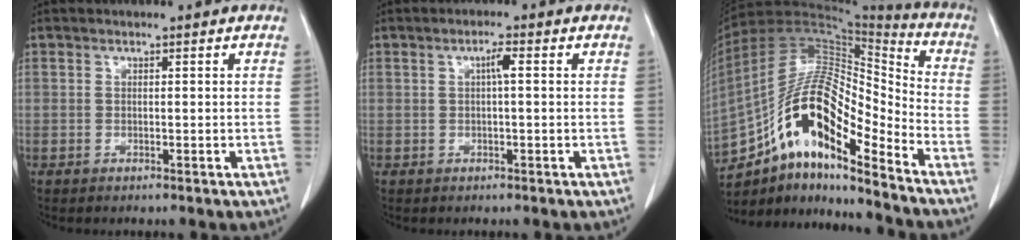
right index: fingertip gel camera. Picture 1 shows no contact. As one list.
[{"total": 1.8, "force": [0.3, 0.2, 1.8], "torque": [-0.032, 0.004, 0.005]}, {"total": 18.0, "force": [-10.6, 4.6, 13.7], "torque": [-0.252, 0.038, -0.181]}]